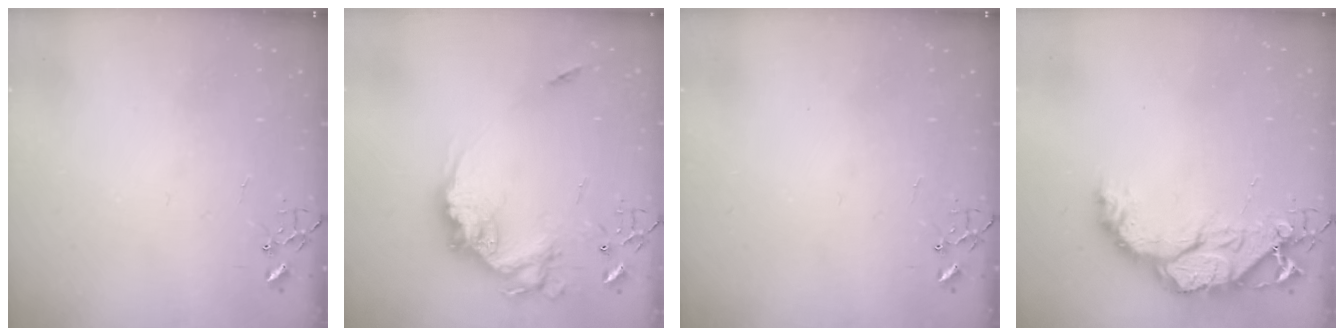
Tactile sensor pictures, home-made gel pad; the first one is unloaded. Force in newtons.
{"total": 19.1, "press": 19.0, "slide": 1.6}
{"total": 0.0}
{"total": 15.9, "press": 15.9, "slide": 1.7}